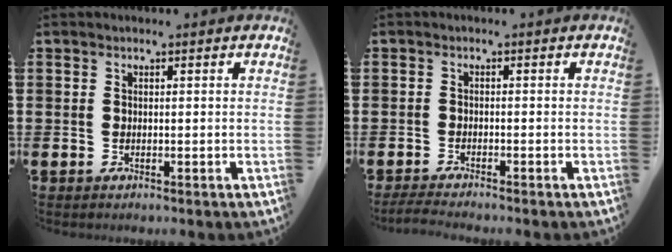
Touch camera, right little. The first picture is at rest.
{"total": 1.2, "force": [-0.9, 0.1, 0.8], "torque": [-0.014, 0.004, -0.018]}